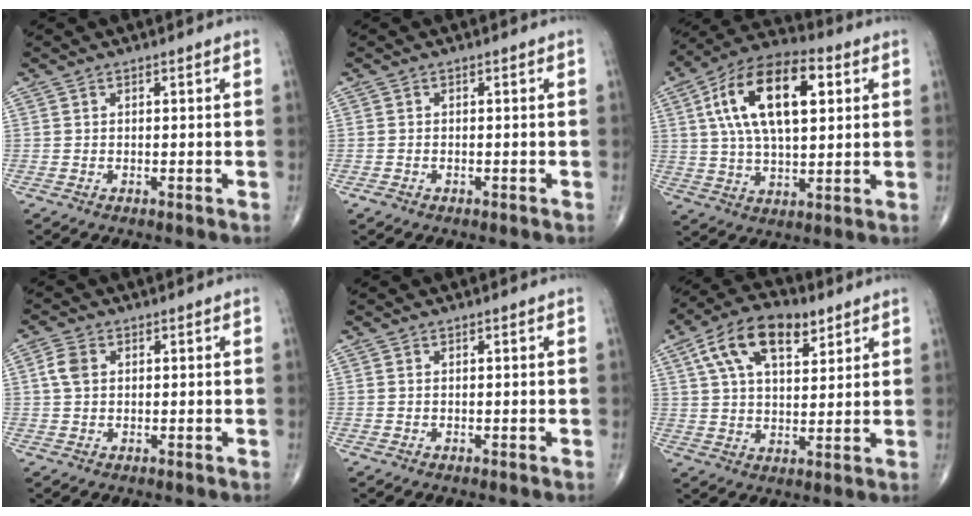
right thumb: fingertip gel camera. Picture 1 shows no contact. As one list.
[{"total": 0.8, "force": [-0.6, 0.5, 0.3], "torque": [-0.007, 0.002, -0.011]}, {"total": 18.9, "force": [5.1, 9.1, 15.7], "torque": [-0.266, 0.010, 0.081]}, {"total": 3.5, "force": [0.7, 2.5, 2.4], "torque": [-0.055, 0.007, 0.011]}, {"total": 0.0}, {"total": 14.4, "force": [6.8, 7.4, 10.3], "torque": [-0.161, -0.003, 0.114]}]